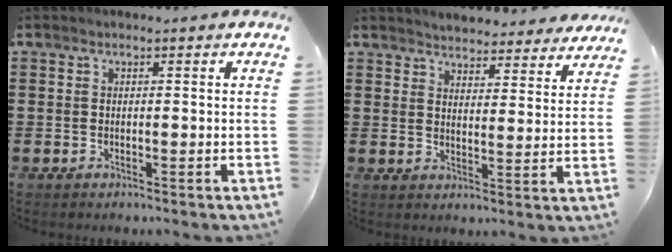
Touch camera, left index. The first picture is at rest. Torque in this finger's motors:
{"motor_torque": [1.28, 0.86, 0.63, 0.11]}